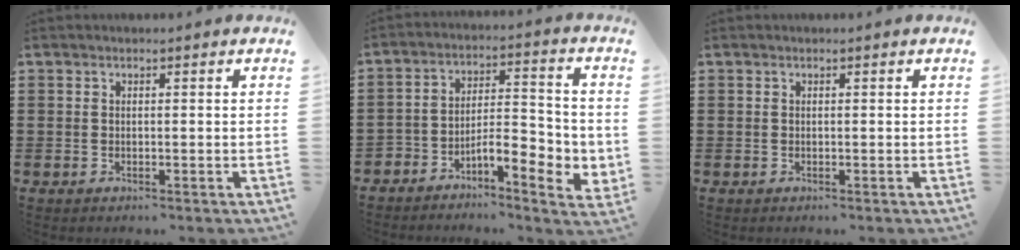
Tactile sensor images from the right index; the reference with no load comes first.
{"total": 6.6, "force": [-3.8, 2.3, 4.8], "torque": [-0.073, -0.006, -0.072]}
{"total": 0.0}